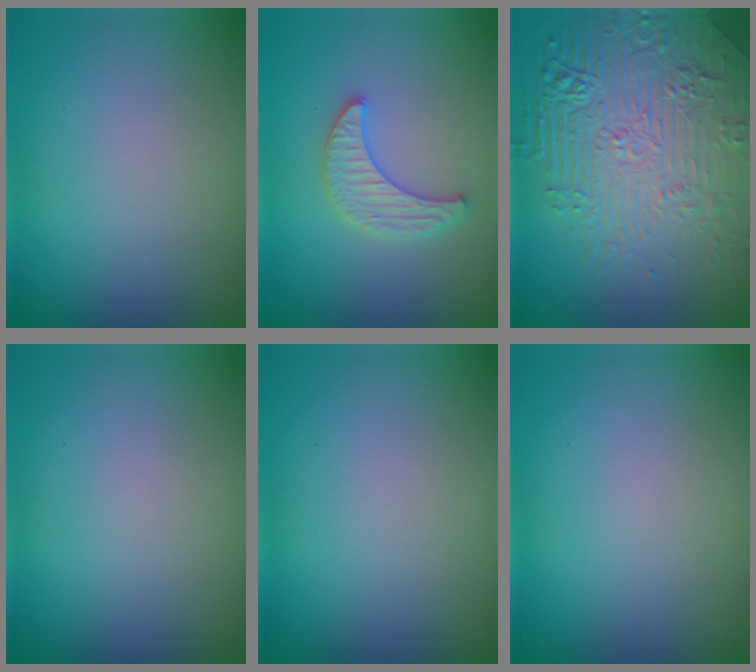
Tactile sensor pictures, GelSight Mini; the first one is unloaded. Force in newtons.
{"total": 2.9, "press": 2.9, "slide": 0.7}
{"total": 8.9, "press": 6.2, "slide": 6.4}
{"total": 0.0}
{"total": 0.0}
{"total": 0.0}